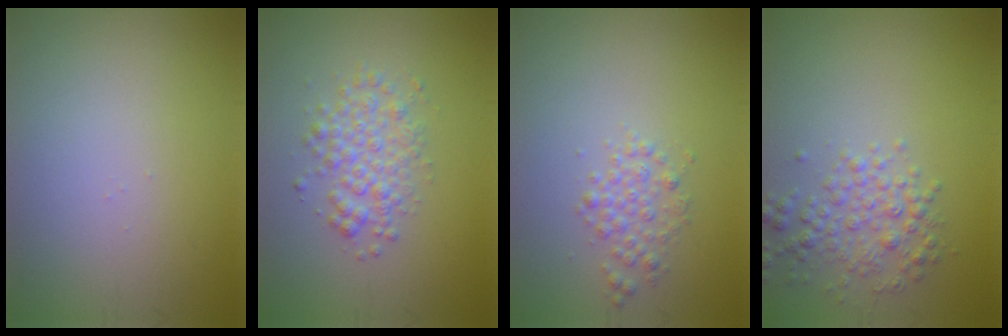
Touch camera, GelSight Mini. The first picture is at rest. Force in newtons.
{"total": 3.0, "press": 3.0, "slide": 0.1}
{"total": 1.8, "press": 1.8, "slide": 0.0}
{"total": 2.8, "press": 2.8, "slide": 0.1}